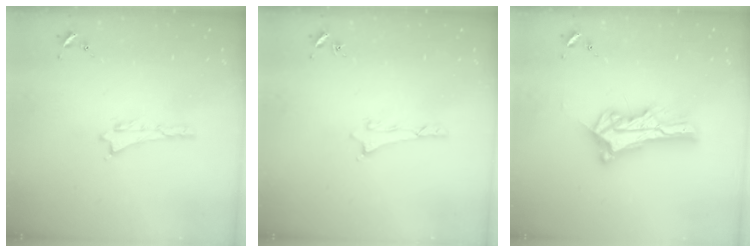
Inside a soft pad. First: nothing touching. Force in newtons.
{"total": 0.6, "press": 0.5, "slide": 0.2}
{"total": 10.1, "press": 10.0, "slide": 0.9}